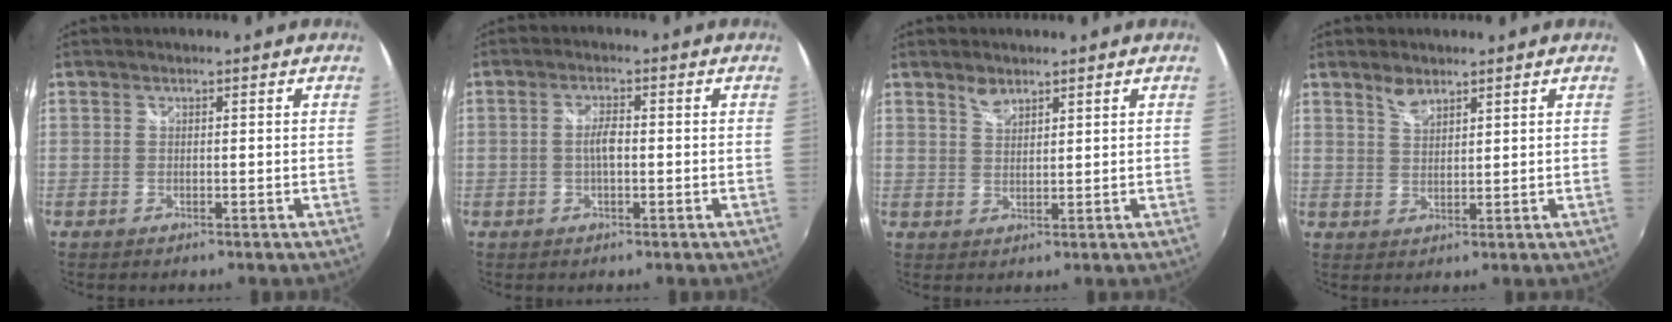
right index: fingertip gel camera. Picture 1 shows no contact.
{"total": 2.8, "force": [-0.4, 0.9, 2.7], "torque": [-0.051, 0.003, -0.008]}
{"total": 2.5, "force": [2.1, 1.0, 1.0], "torque": [-0.016, 0.001, 0.037]}
{"total": 2.8, "force": [2.3, 1.0, 1.3], "torque": [-0.022, 0.001, 0.042]}